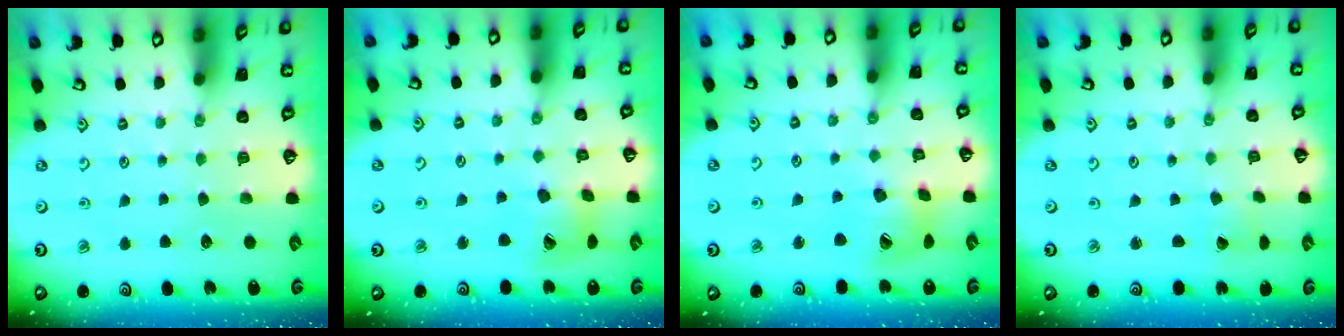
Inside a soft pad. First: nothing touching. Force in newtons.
{"total": 12.7, "press": 12.6, "slide": 1.4}
{"total": 15.3, "press": 15.1, "slide": 2.1}
{"total": 1.3, "press": 1.3, "slide": 0.1}